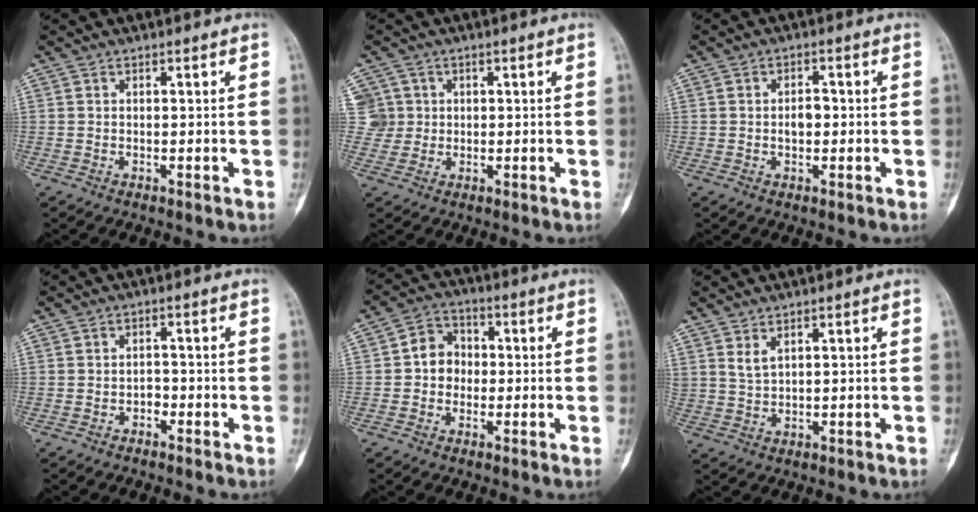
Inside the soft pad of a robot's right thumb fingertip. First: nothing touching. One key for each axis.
{"total": 4.7, "fx": 1.3, "fy": 4.6, "fz": 0.0, "tx": 0.028, "ty": 0.007, "tz": 0.023}
{"total": 2.7, "fx": -0.3, "fy": 1.7, "fz": 2.1, "tx": -0.024, "ty": 0.006, "tz": -0.007}
{"total": 1.6, "fx": -1.0, "fy": 1.1, "fz": 0.6, "tx": 0.001, "ty": 0.010, "tz": -0.021}
{"total": 6.4, "fx": -0.3, "fy": 5.6, "fz": 3.0, "tx": -0.019, "ty": 0.019, "tz": -0.020}
{"total": 2.5, "fx": 1.6, "fy": 1.0, "fz": 1.7, "tx": -0.035, "ty": -0.011, "tz": 0.040}